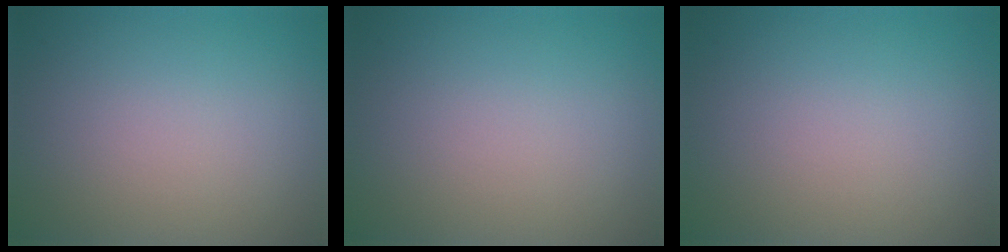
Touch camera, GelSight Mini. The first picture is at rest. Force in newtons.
{"total": 0.0}
{"total": 0.0}